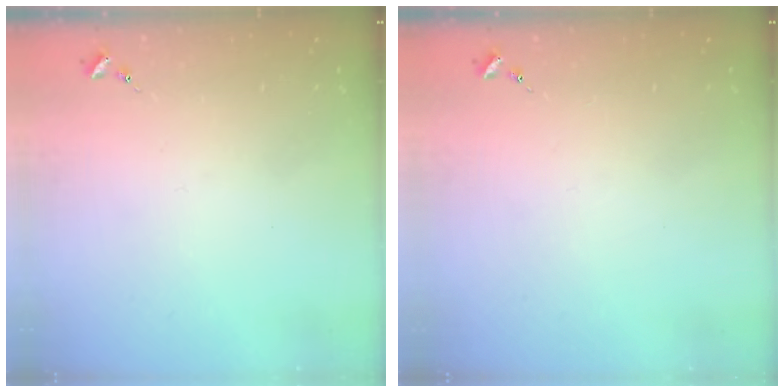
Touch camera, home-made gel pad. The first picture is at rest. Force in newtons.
{"total": 0.0}